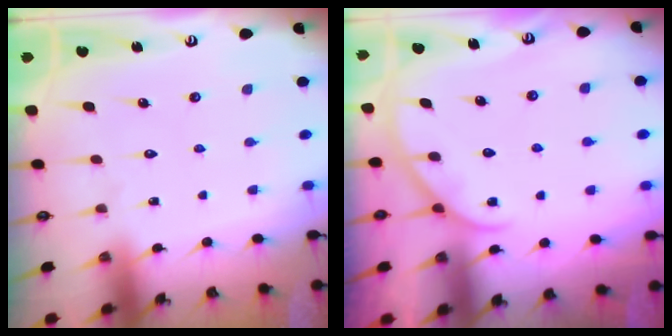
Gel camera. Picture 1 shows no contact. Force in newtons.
{"total": 2.7, "press": 2.6, "slide": 0.3}